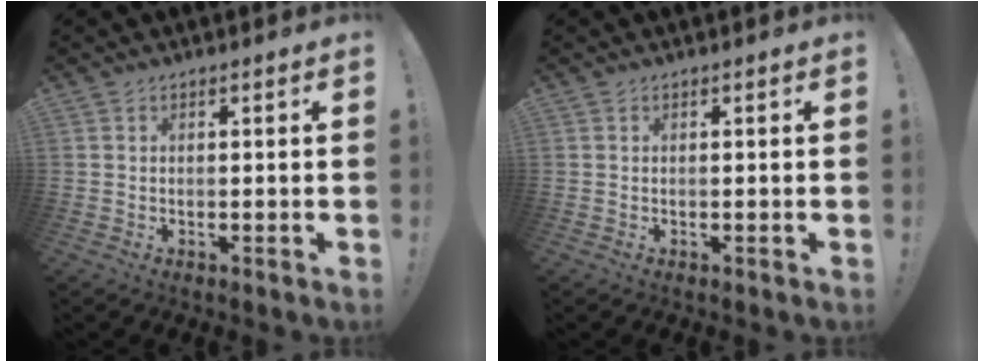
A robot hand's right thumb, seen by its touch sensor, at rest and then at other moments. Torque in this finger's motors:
{"motor_torque": [0.00, 0.00, -0.02, 0.02, 0.00]}